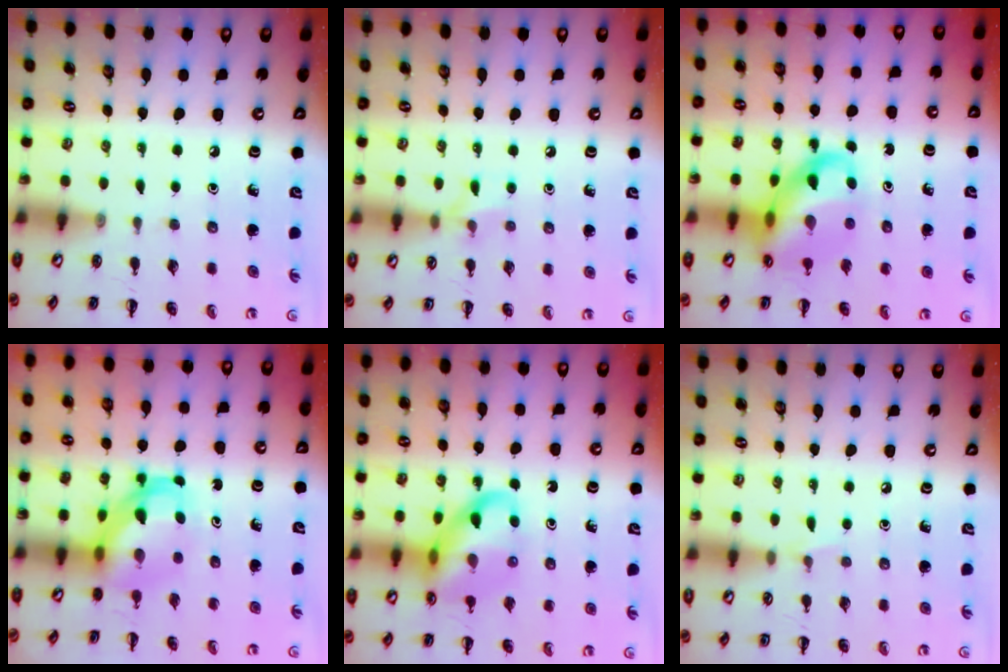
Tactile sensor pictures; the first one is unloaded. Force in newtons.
{"total": 6.4, "press": 6.2, "slide": 1.6}
{"total": 15.5, "press": 15.0, "slide": 3.8}
{"total": 4.9, "press": 4.8, "slide": 0.8}
{"total": 14.4, "press": 14.2, "slide": 2.3}
{"total": 4.4, "press": 4.1, "slide": 1.5}